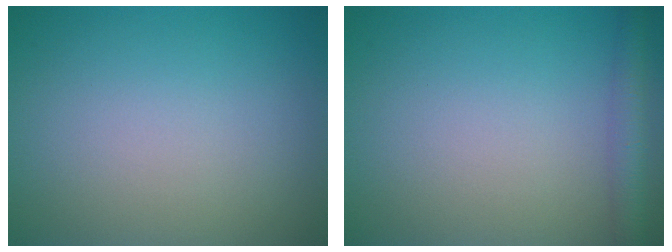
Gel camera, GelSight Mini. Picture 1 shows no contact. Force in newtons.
{"total": 2.7, "press": 2.7, "slide": 0.2}